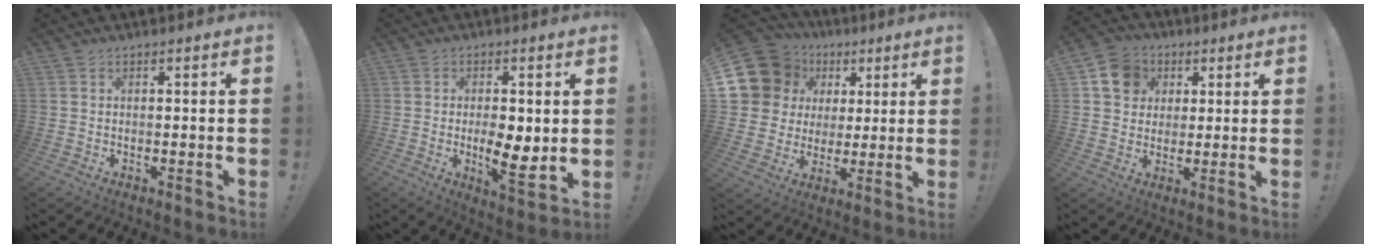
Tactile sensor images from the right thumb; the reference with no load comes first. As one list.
[{"total": 8.6, "force": [-0.7, 3.4, 7.8], "torque": [-0.117, -0.010, -0.010]}, {"total": 15.1, "force": [5.8, 12.6, 5.9], "torque": [-0.097, -0.021, 0.135]}, {"total": 10.5, "force": [3.4, 9.3, 3.6], "torque": [-0.043, -0.008, 0.069]}]